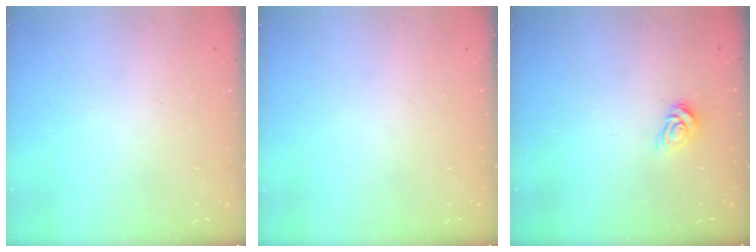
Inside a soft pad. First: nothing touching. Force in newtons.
{"total": 0.0}
{"total": 5.8, "press": 5.8, "slide": 0.4}